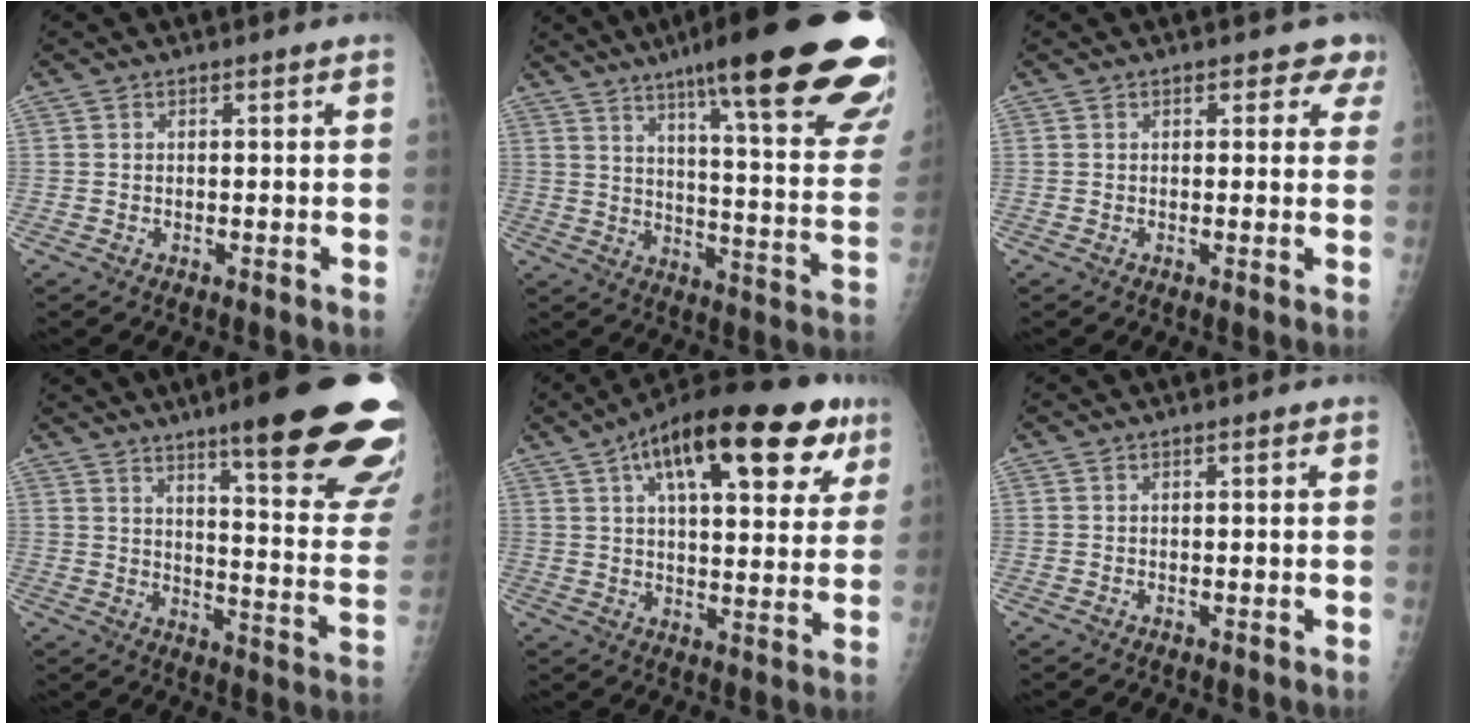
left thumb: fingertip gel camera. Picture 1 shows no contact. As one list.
[{"total": 31.9, "force": [20.8, 4.5, 23.8], "torque": [-0.253, -0.077, 0.285]}, {"total": 3.5, "force": [2.3, 2.0, 1.8], "torque": [0.013, -0.005, 0.019]}, {"total": 28.0, "force": [18.1, 4.2, 20.9], "torque": [-0.211, -0.082, 0.243]}, {"total": 26.1, "force": [12.7, 9.9, 20.6], "torque": [-0.289, 0.006, 0.185]}, {"total": 0.8, "force": [0.3, 0.2, 0.7], "torque": [-0.014, 0.002, 0.003]}]